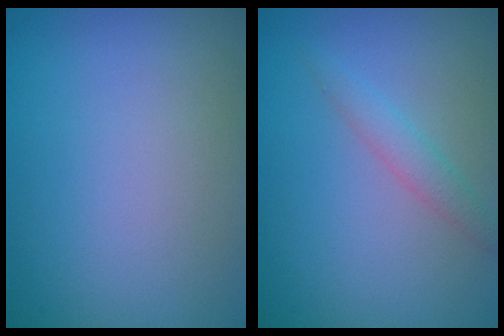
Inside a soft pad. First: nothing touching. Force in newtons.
{"total": 1.6, "press": 1.6, "slide": 0.2}